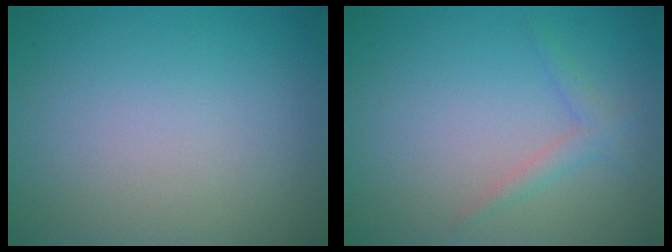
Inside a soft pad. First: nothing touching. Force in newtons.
{"total": 1.4, "press": 1.4, "slide": 0.1}